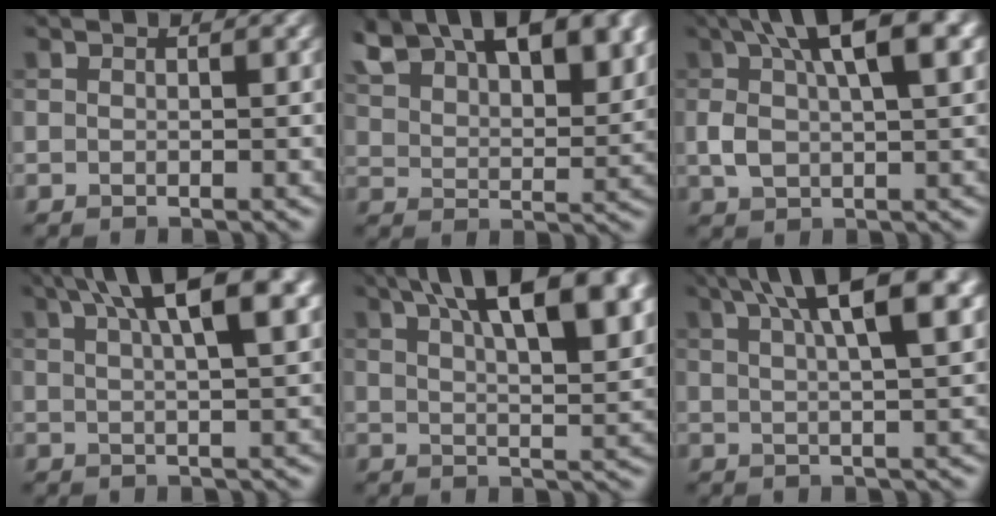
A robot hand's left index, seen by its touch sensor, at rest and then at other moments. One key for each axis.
{"total": 12.2, "fx": 7.5, "fy": 5.7, "fz": 7.8, "tx": -0.125, "ty": 0.021, "tz": 0.129}
{"total": 8.9, "fx": 3.2, "fy": 3.5, "fz": 7.6, "tx": -0.143, "ty": 0.012, "tz": 0.056}
{"total": 9.7, "fx": 5.0, "fy": 2.8, "fz": 7.8, "tx": -0.080, "ty": 0.037, "tz": 0.064}
{"total": 13.3, "fx": 6.8, "fy": 4.9, "fz": 10.3, "tx": -0.124, "ty": 0.034, "tz": 0.090}
{"total": 10.1, "fx": 5.1, "fy": 2.7, "fz": 8.2, "tx": -0.084, "ty": 0.036, "tz": 0.065}